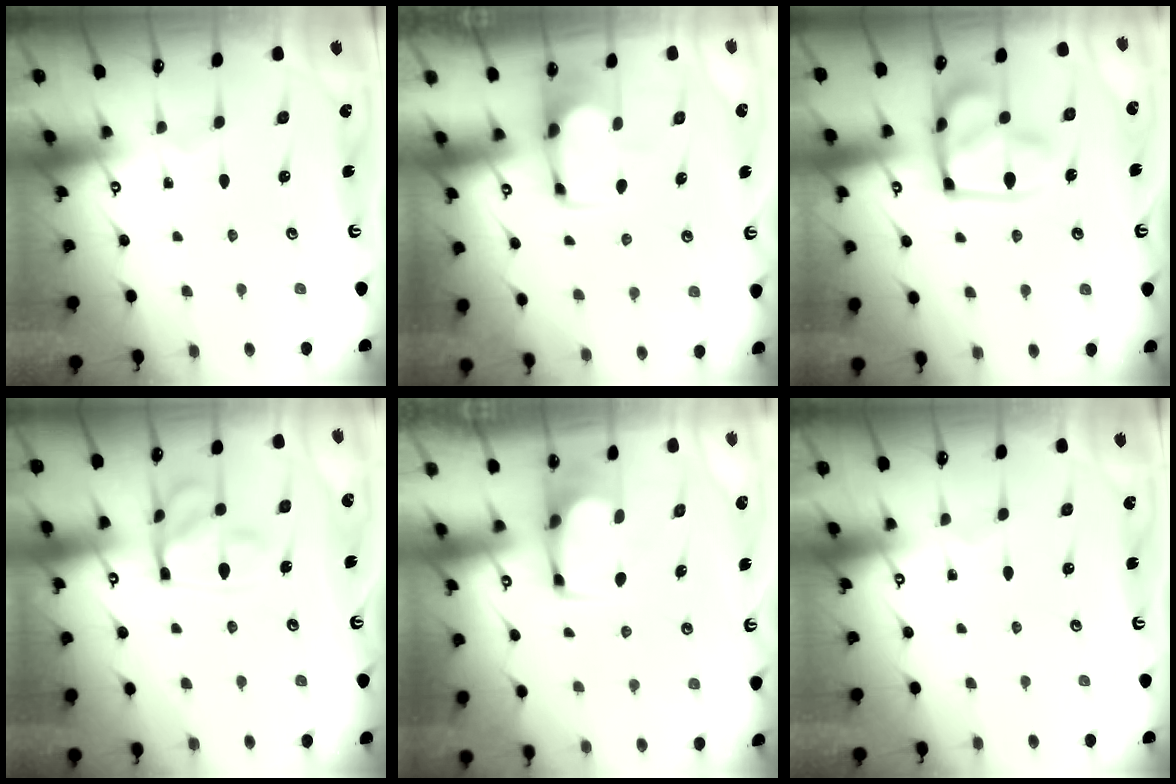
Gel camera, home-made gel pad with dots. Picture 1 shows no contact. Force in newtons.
{"total": 1.7, "press": 1.6, "slide": 0.7}
{"total": 14.7, "press": 14.6, "slide": 1.6}
{"total": 14.3, "press": 14.2, "slide": 1.6}
{"total": 2.4, "press": 2.4, "slide": 0.4}
{"total": 0.0}